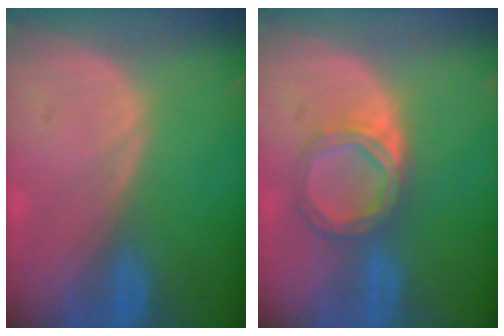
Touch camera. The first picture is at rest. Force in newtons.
{"total": 5.1, "press": 5.0, "slide": 1.0}